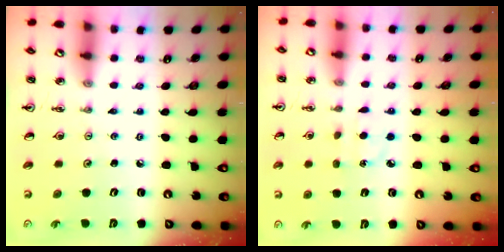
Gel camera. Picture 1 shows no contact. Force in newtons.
{"total": 4.3, "press": 4.3, "slide": 0.4}